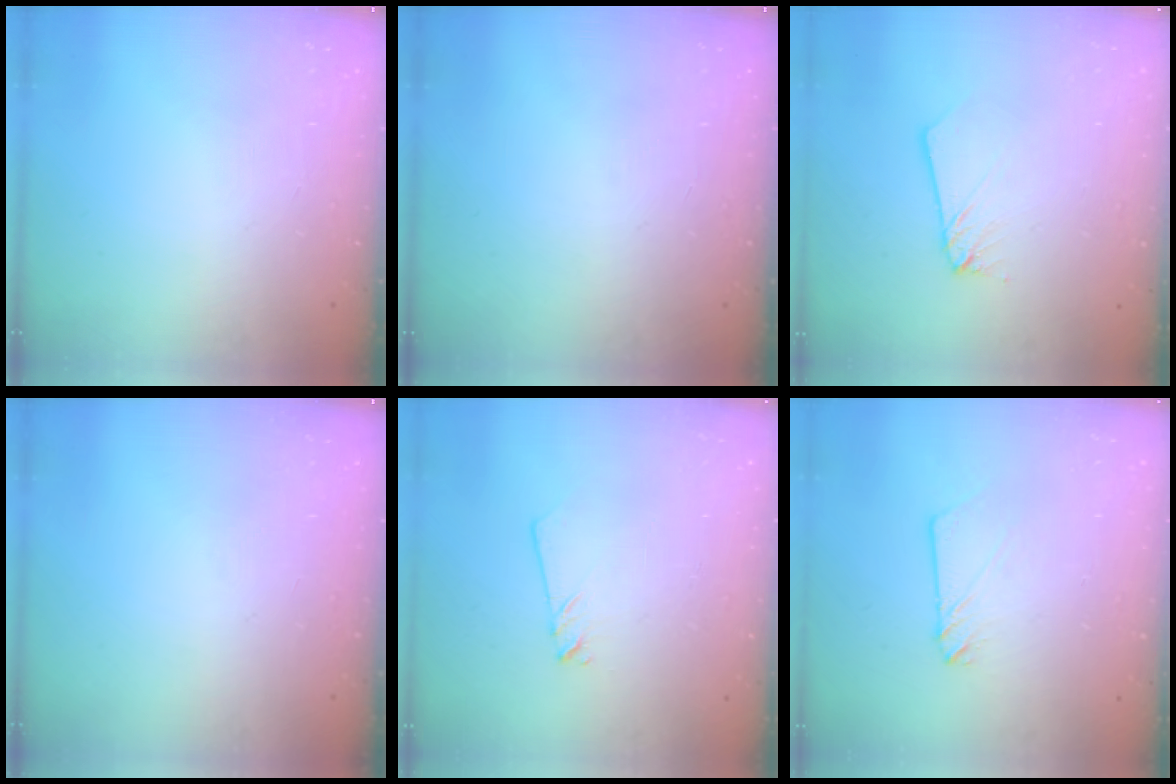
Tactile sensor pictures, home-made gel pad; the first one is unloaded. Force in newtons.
{"total": 0.0}
{"total": 2.6, "press": 2.6, "slide": 0.2}
{"total": 0.0}
{"total": 2.0, "press": 2.0, "slide": 0.1}
{"total": 2.9, "press": 2.9, "slide": 0.4}